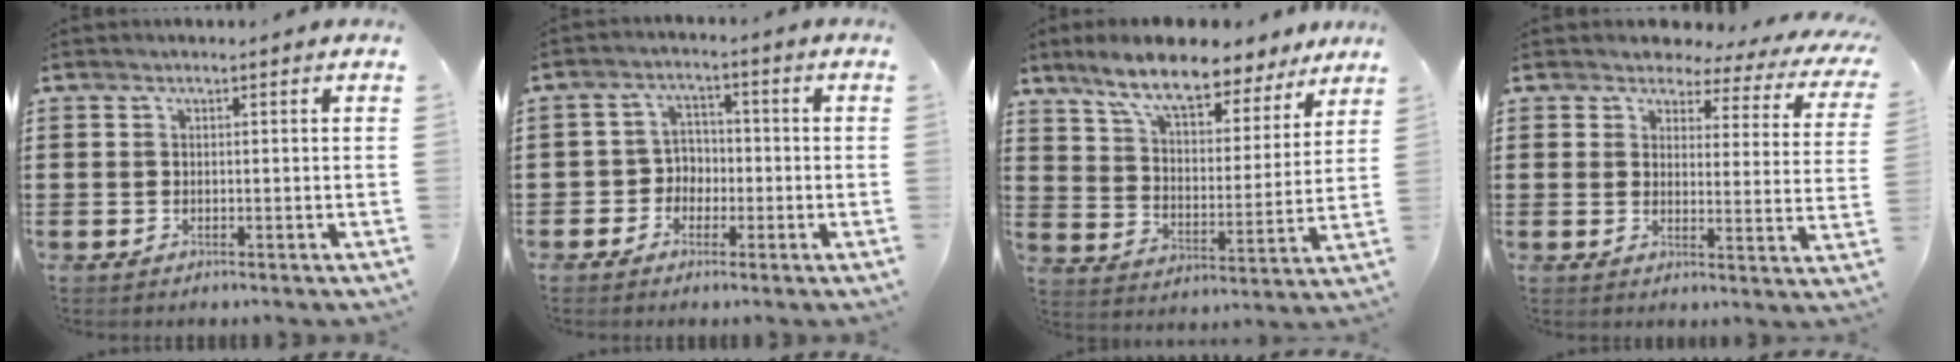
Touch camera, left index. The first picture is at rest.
{"total": 3.8, "force": [-1.7, 3.3, 0.9], "torque": [-0.030, 0.009, -0.038]}
{"total": 9.8, "force": [8.0, 2.1, 5.1], "torque": [-0.121, -0.035, 0.138]}
{"total": 3.4, "force": [2.8, 1.4, 1.3], "torque": [-0.043, -0.014, 0.044]}